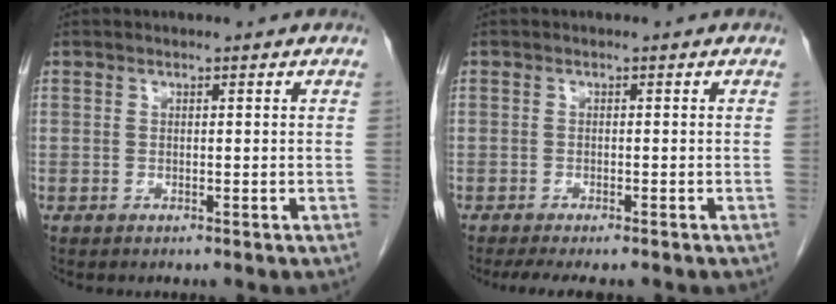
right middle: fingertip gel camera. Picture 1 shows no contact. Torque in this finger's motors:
{"motor_torque": [0.47, -0.35, 0.15, 0.02]}